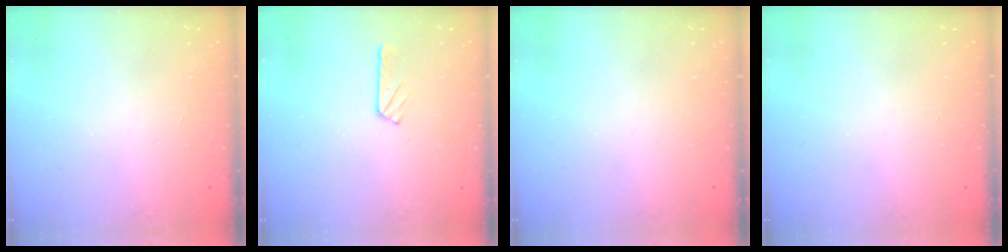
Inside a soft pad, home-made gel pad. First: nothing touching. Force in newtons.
{"total": 2.4, "press": 2.3, "slide": 0.3}
{"total": 0.0}
{"total": 0.0}